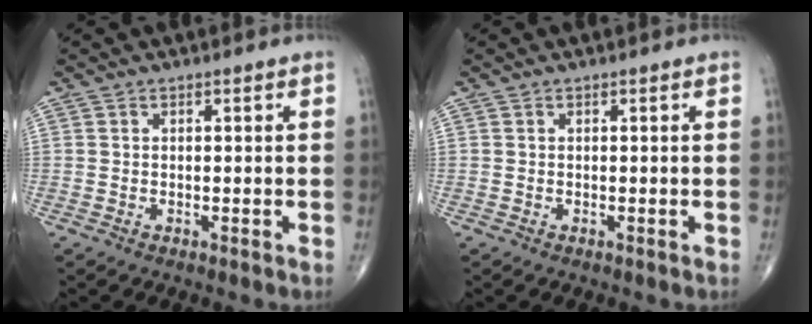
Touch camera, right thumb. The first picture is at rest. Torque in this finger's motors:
{"motor_torque": [0.00, 0.00, 0.00, 0.00, 0.00]}